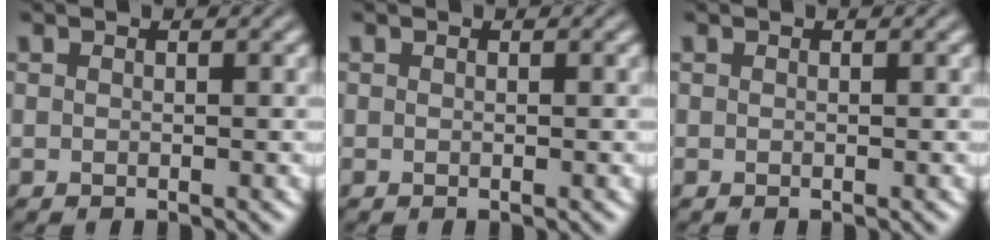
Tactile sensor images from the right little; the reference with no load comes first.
{"total": 0.0}
{"total": 0.0}